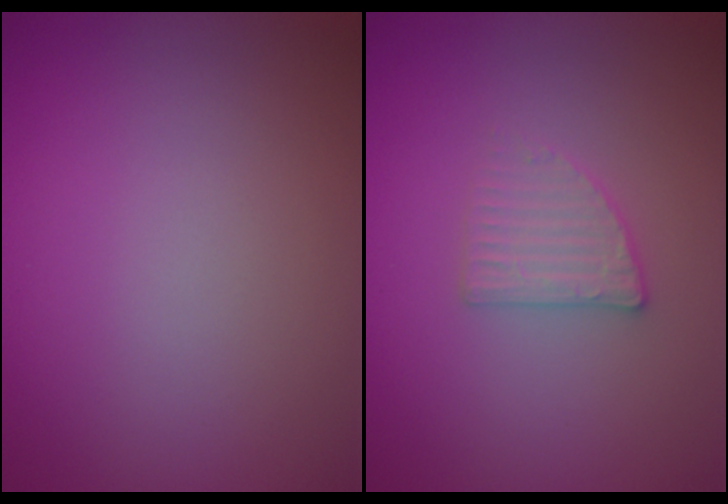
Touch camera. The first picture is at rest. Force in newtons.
{"total": 2.1, "press": 2.1, "slide": 0.4}